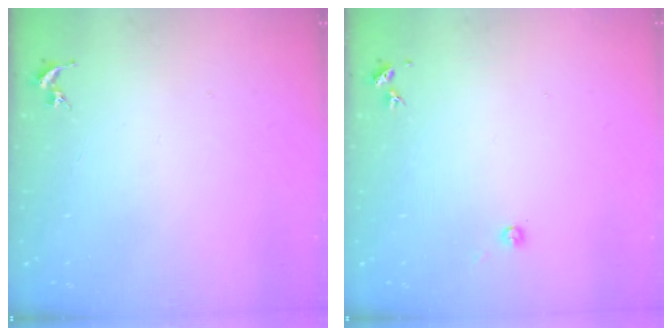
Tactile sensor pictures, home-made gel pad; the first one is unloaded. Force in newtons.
{"total": 2.7, "press": 2.7, "slide": 0.2}